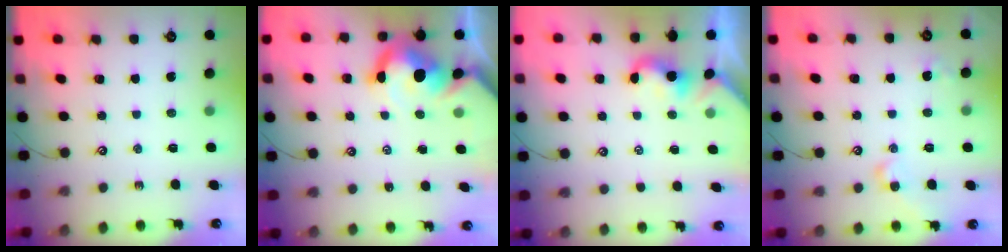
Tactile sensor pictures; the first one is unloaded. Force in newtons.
{"total": 9.1, "press": 9.0, "slide": 1.2}
{"total": 2.4, "press": 2.4, "slide": 0.1}
{"total": 5.2, "press": 5.1, "slide": 0.9}